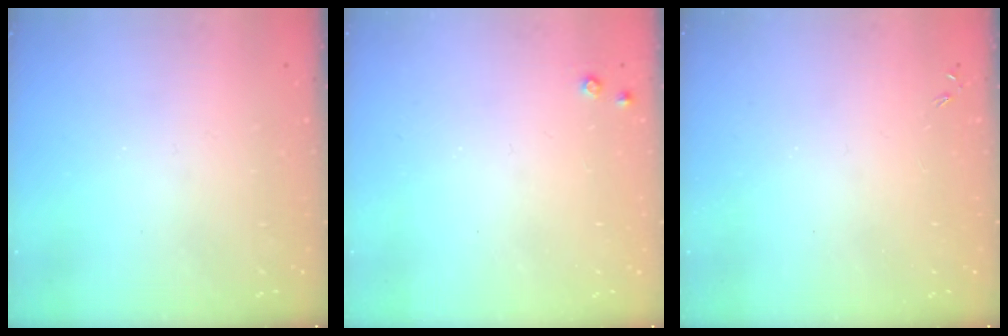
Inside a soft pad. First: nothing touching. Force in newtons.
{"total": 4.0, "press": 4.0, "slide": 0.6}
{"total": 0.0}